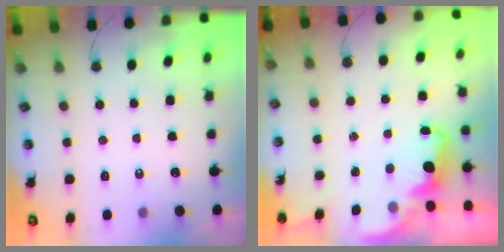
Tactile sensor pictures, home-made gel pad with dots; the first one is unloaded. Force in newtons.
{"total": 2.3, "press": 2.3, "slide": 0.5}